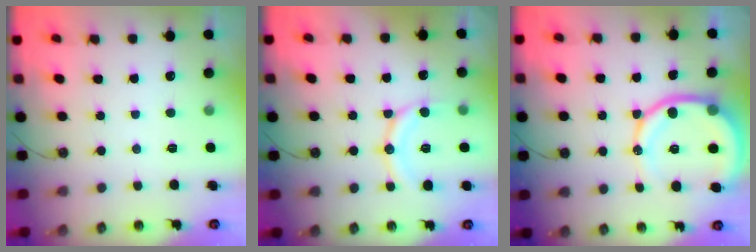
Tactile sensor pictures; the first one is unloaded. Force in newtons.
{"total": 12.7, "press": 12.6, "slide": 1.5}
{"total": 15.0, "press": 14.9, "slide": 1.6}